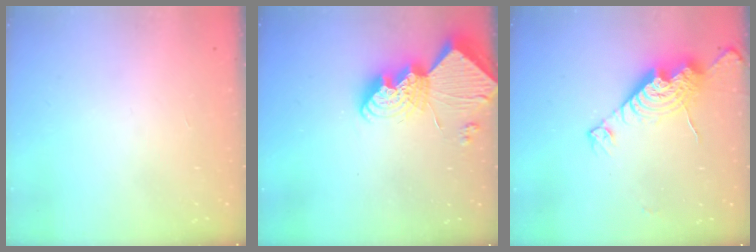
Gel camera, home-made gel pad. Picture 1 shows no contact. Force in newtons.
{"total": 13.3, "press": 13.3, "slide": 1.2}
{"total": 13.6, "press": 13.6, "slide": 1.3}